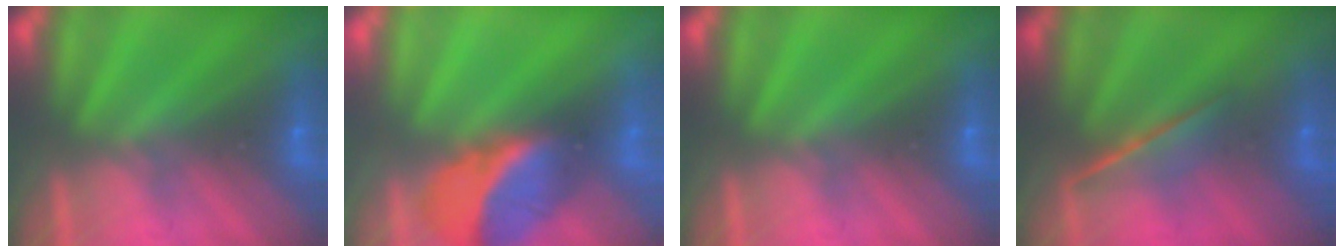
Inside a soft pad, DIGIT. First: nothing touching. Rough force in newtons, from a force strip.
{"total": 2.6}
{"total": 0.0}
{"total": 1.6}